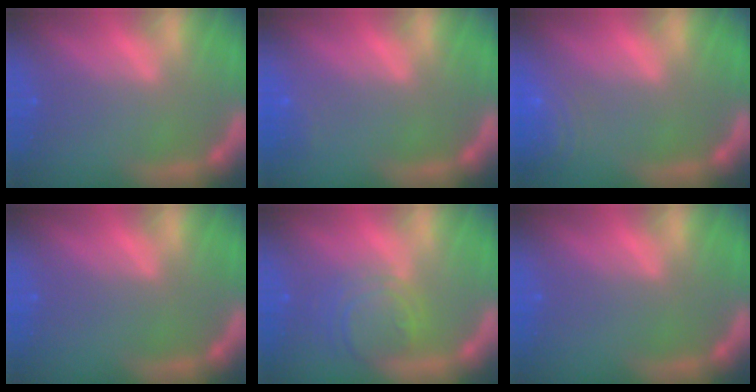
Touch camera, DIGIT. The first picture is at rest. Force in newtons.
{"total": 1.4}
{"total": 6.5}
{"total": 0.0}
{"total": 5.0}
{"total": 0.0}